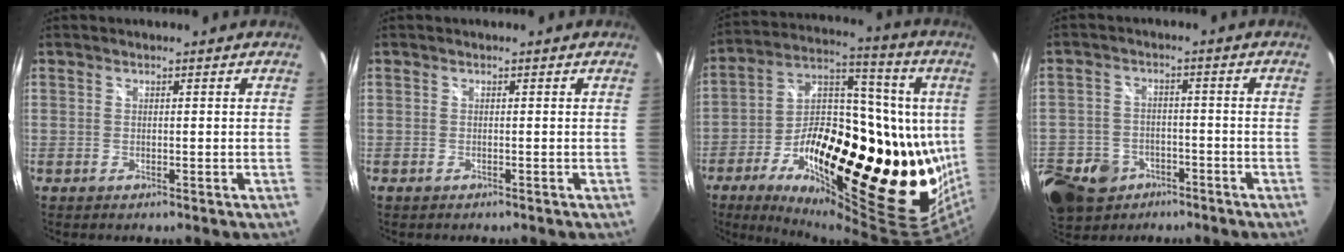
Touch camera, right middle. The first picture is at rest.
{"total": 0.0}
{"total": 32.7, "force": [-3.8, 15.4, 28.6], "torque": [-0.461, 0.020, -0.043]}
{"total": 17.2, "force": [-8.7, 12.9, 7.3], "torque": [-0.226, -0.008, -0.133]}